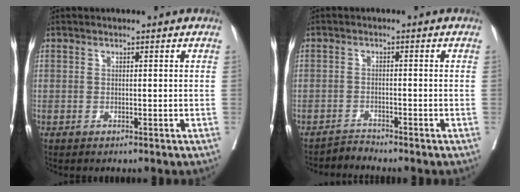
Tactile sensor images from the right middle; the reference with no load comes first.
{"total": 1.8, "force": [-1.6, -0.5, -0.6], "torque": [0.015, -0.013, -0.030]}